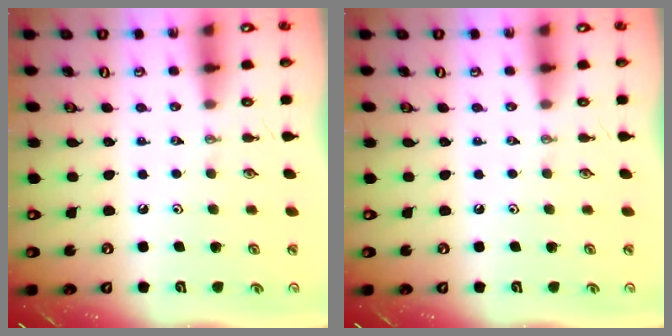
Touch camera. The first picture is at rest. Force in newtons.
{"total": 0.0}